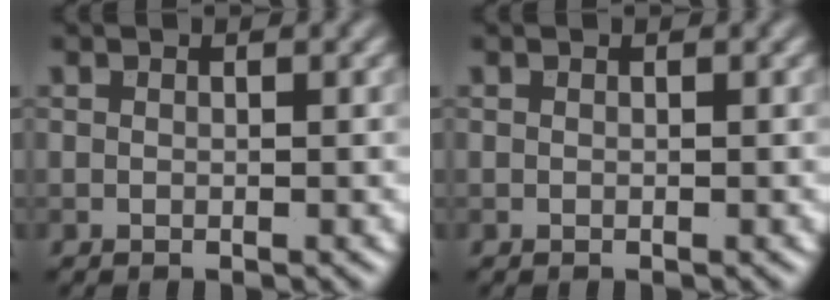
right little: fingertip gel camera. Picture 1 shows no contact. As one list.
[{"total": 0.0}]